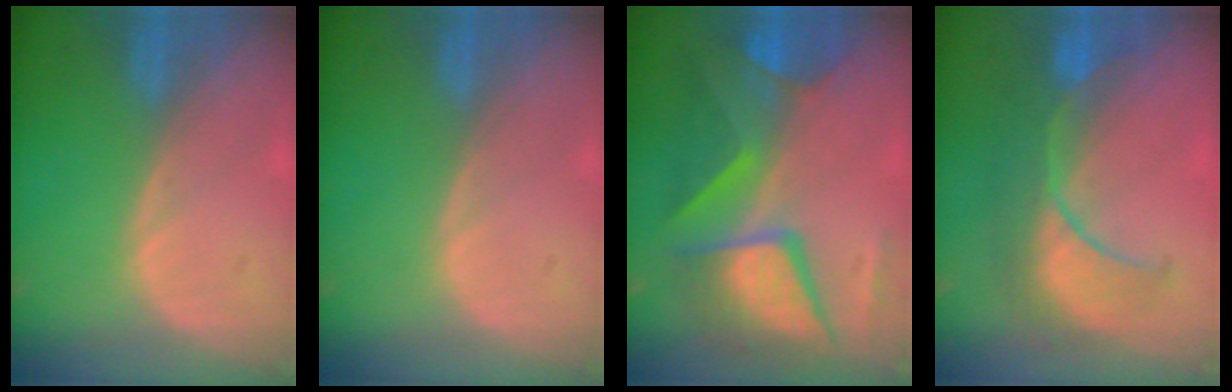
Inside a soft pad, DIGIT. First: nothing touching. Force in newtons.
{"total": 0.0}
{"total": 11.8, "press": 11.7, "slide": 1.2}
{"total": 8.7, "press": 8.6, "slide": 1.5}